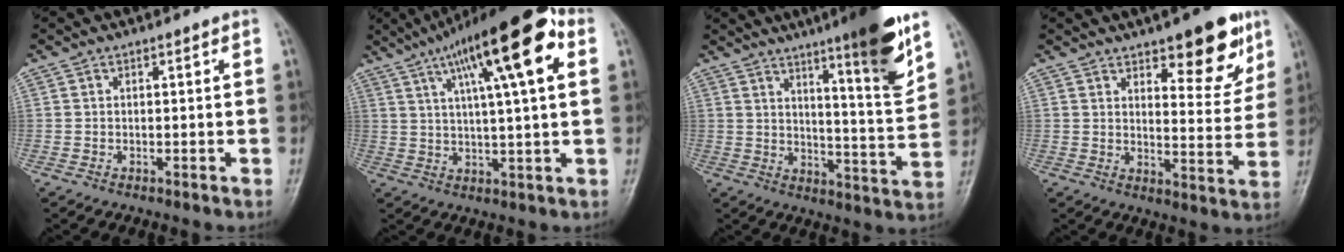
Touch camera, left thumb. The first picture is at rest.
{"total": 19.5, "force": [8.0, 4.4, 17.2], "torque": [-0.262, 0.011, 0.122]}
{"total": 15.3, "force": [9.3, 1.3, 12.1], "torque": [-0.160, -0.058, 0.140]}
{"total": 12.5, "force": [7.7, 4.8, 8.7], "torque": [-0.073, -0.044, 0.106]}